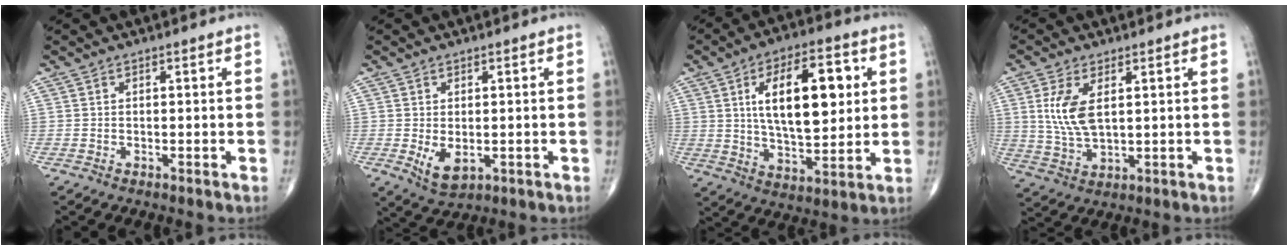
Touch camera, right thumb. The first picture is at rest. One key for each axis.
{"total": 4.7, "fx": -0.7, "fy": 2.7, "fz": 3.8, "tx": -0.060, "ty": -0.012, "tz": -0.001}
{"total": 18.1, "fx": 4.2, "fy": 8.4, "fz": 15.5, "tx": -0.225, "ty": -0.006, "tz": 0.071}
{"total": 8.3, "fx": 2.2, "fy": 4.1, "fz": 6.9, "tx": -0.146, "ty": -0.010, "tz": 0.052}